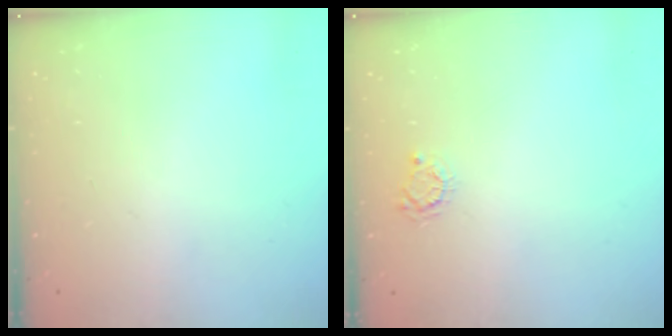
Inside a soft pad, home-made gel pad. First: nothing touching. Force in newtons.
{"total": 3.4, "press": 3.3, "slide": 0.4}